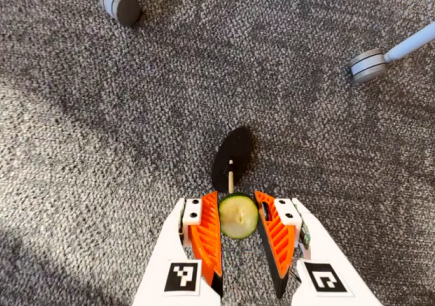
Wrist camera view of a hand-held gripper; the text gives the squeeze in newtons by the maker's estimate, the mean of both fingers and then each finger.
{"total": 8.5, "left": 8.6, "right": 8.4}